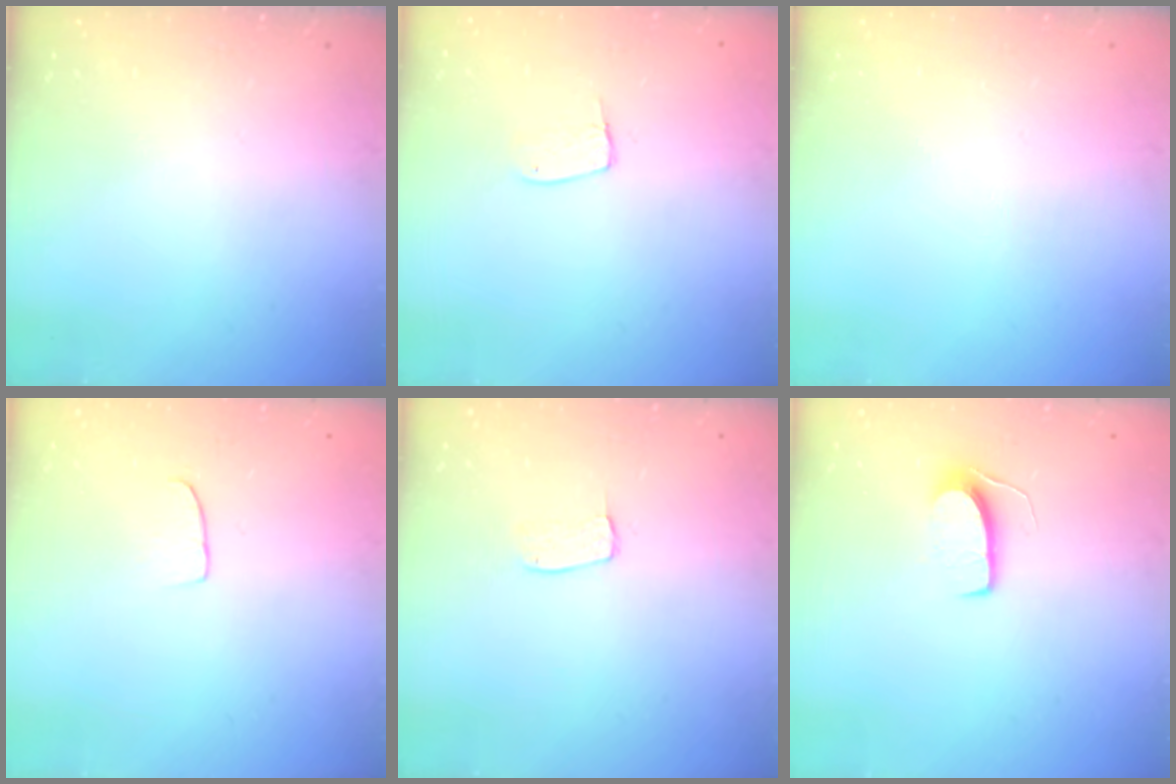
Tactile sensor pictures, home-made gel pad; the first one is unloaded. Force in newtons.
{"total": 5.2, "press": 5.2, "slide": 0.3}
{"total": 0.0}
{"total": 4.2, "press": 4.2, "slide": 0.3}
{"total": 4.6, "press": 4.6, "slide": 0.3}
{"total": 6.5, "press": 6.5, "slide": 0.4}